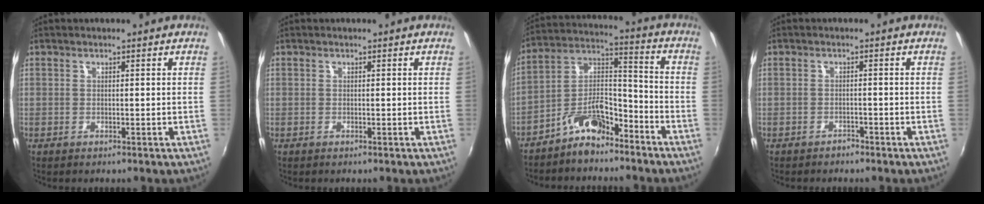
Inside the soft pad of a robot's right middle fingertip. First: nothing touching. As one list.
[{"total": 0.0}, {"total": 9.6, "force": [-7.1, 4.0, 5.2], "torque": [-0.102, 0.040, -0.128]}, {"total": 1.5, "force": [-1.4, 0.6, 0.1], "torque": [-0.005, -0.001, -0.022]}]